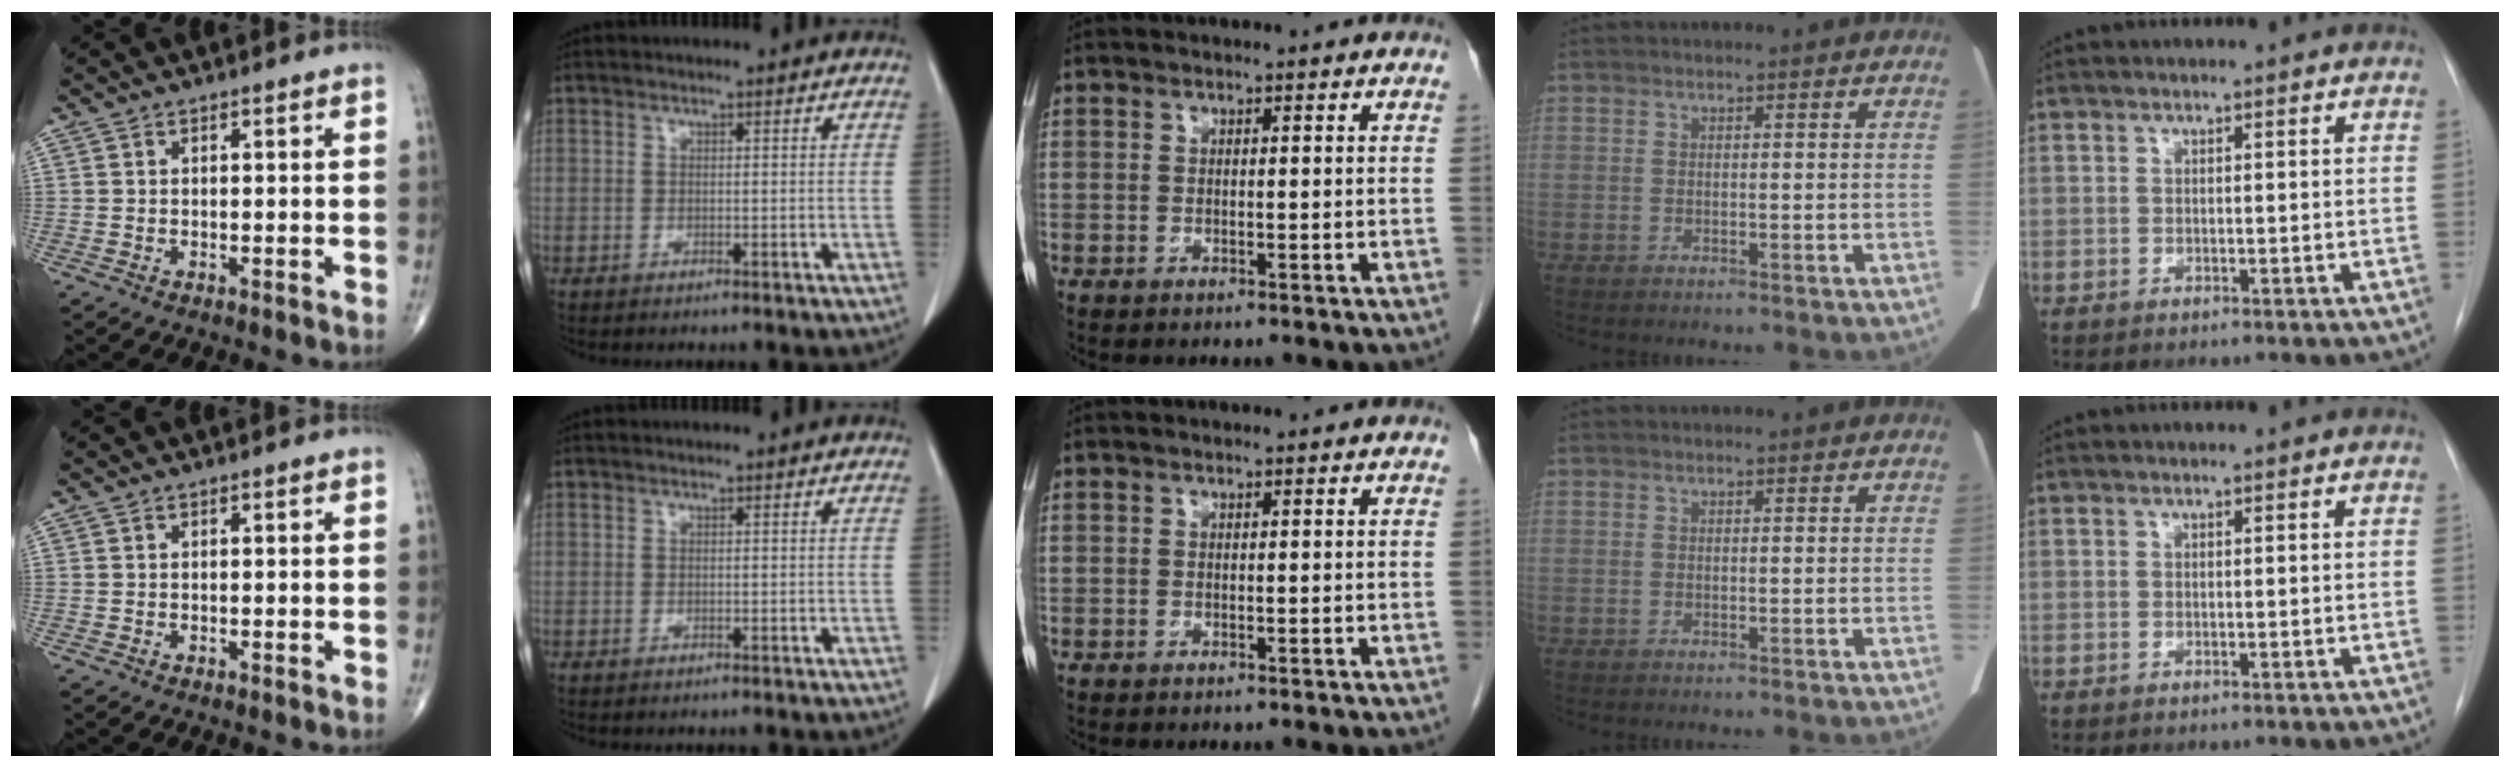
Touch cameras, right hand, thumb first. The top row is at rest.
{}